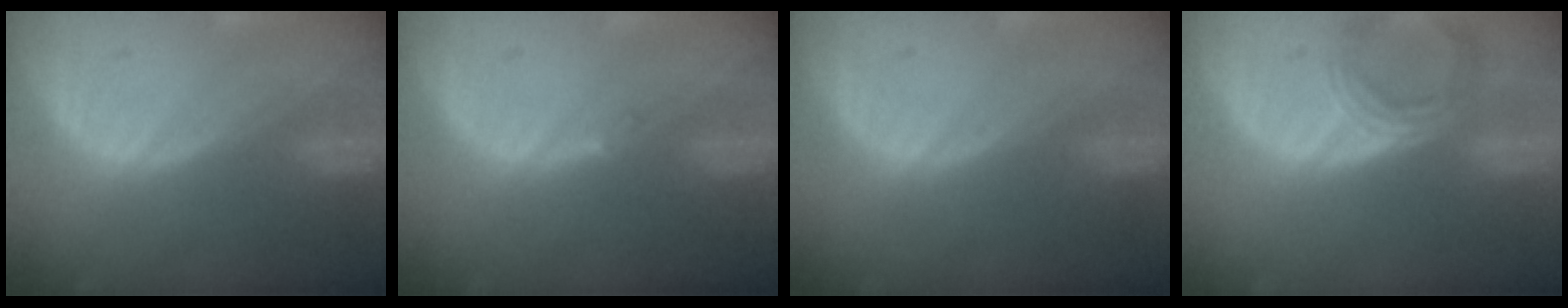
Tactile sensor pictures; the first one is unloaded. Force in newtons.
{"total": 0.5, "press": 0.5, "slide": 0.1}
{"total": 0.0}
{"total": 5.8, "press": 5.6, "slide": 1.6}